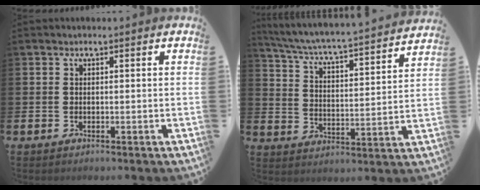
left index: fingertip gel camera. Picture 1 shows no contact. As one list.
[{"total": 5.4, "force": [5.0, 0.2, 1.9], "torque": [-0.065, -0.046, 0.078]}]